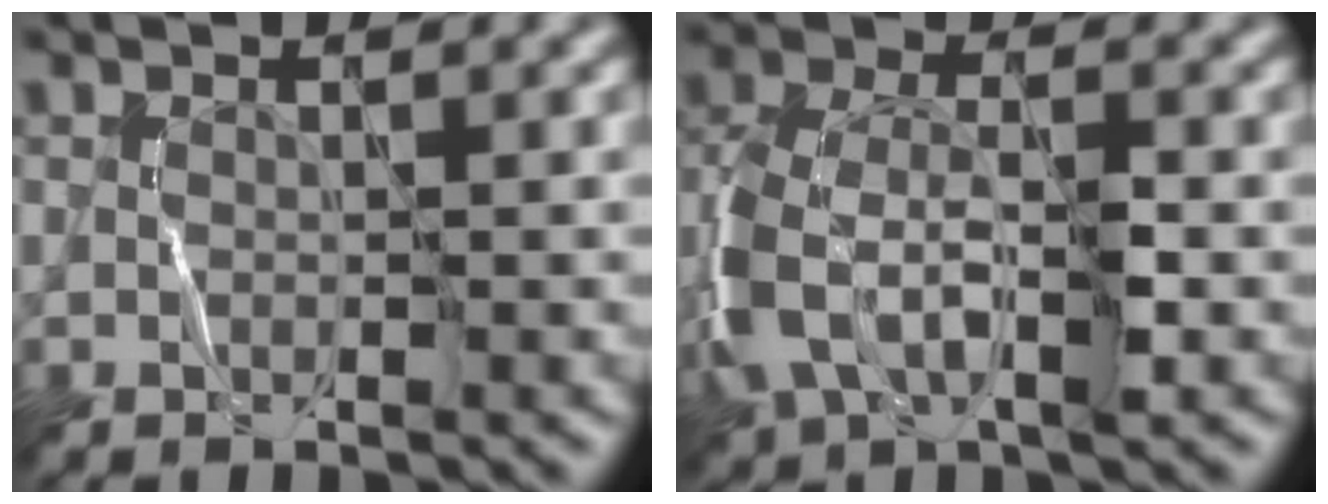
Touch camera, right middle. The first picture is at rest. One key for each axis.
{"total": 6.3, "fx": -2.3, "fy": 3.5, "fz": 4.7, "tx": -0.110, "ty": 0.000, "tz": -0.049}